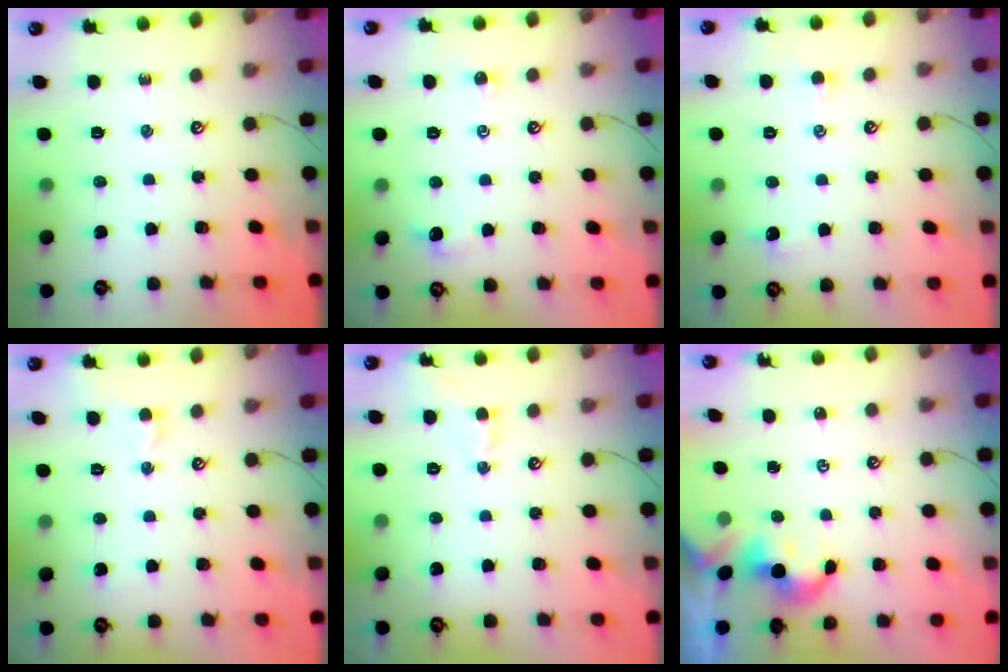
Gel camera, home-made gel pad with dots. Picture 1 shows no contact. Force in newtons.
{"total": 1.5, "press": 1.4, "slide": 0.6}
{"total": 1.0, "press": 0.9, "slide": 0.6}
{"total": 0.5, "press": 0.5, "slide": 0.3}
{"total": 0.7, "press": 0.6, "slide": 0.3}
{"total": 2.1, "press": 2.1, "slide": 0.3}